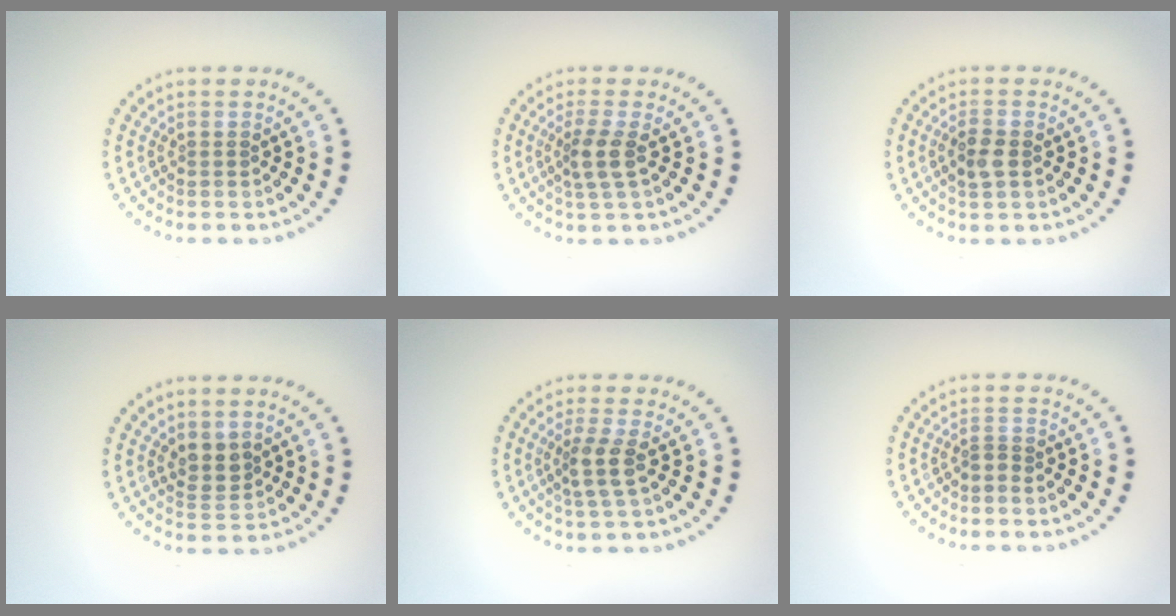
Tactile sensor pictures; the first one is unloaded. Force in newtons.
{"total": 2.4, "press": 1.9, "slide": 1.5}
{"total": 2.1, "press": 2.0, "slide": 0.4}
{"total": 2.2, "press": 1.9, "slide": 1.1}
{"total": 2.4, "press": 2.0, "slide": 1.4}
{"total": 0.8, "press": 0.4, "slide": 0.6}